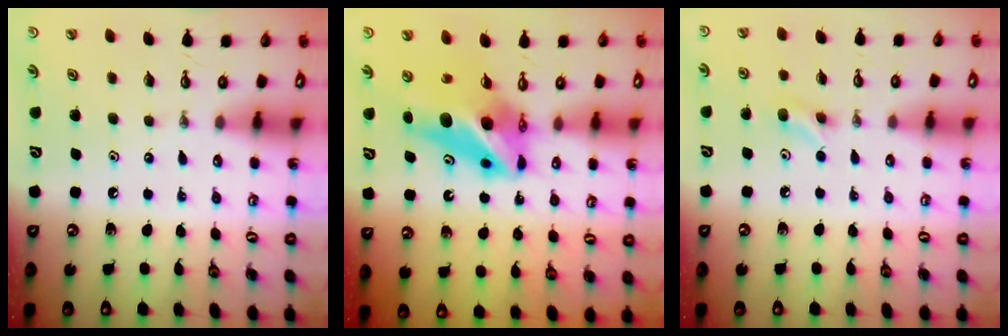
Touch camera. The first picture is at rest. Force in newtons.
{"total": 12.2, "press": 12.1, "slide": 1.1}
{"total": 4.7, "press": 4.5, "slide": 1.5}